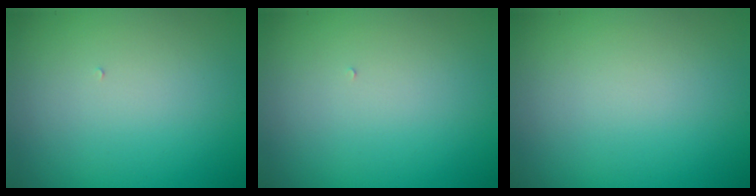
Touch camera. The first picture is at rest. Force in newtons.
{"total": 0.0}
{"total": 0.0}